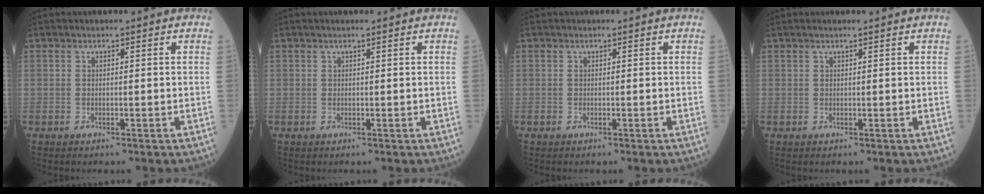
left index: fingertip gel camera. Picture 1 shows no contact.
{"total": 0.9, "force": [0.6, -0.1, 0.6], "torque": [-0.013, 0.006, 0.012]}
{"total": 0.0}
{"total": 1.5, "force": [1.1, -0.1, 0.9], "torque": [-0.017, 0.011, 0.019]}